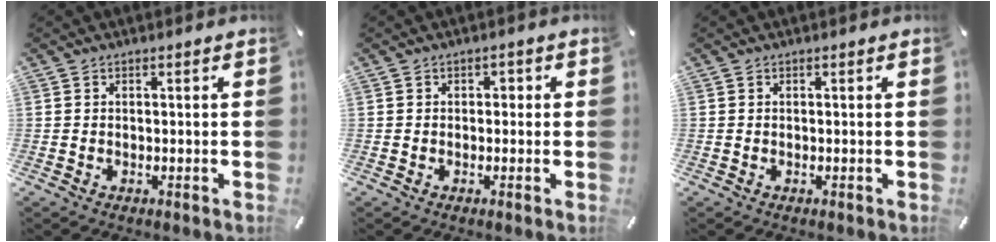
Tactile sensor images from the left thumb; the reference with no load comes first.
{"total": 1.5, "force": [-0.4, 1.3, 0.6], "torque": [-0.013, 0.009, -0.012]}
{"total": 0.0}